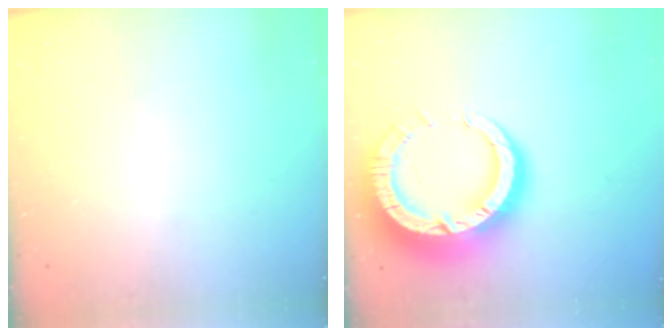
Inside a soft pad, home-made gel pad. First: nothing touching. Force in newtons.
{"total": 18.8, "press": 18.7, "slide": 1.8}